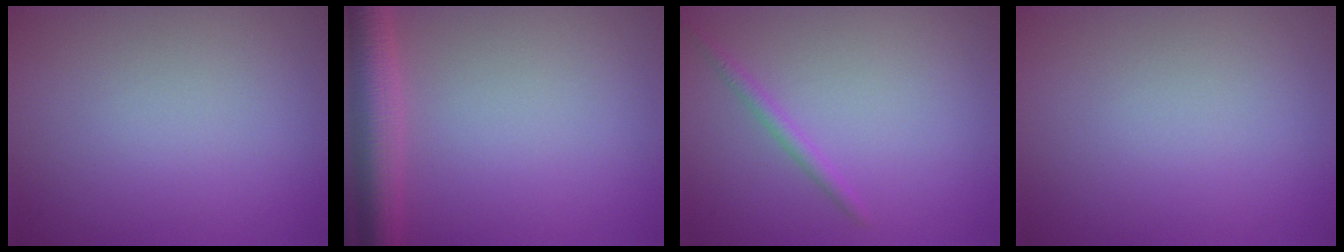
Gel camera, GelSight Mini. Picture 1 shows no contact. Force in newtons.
{"total": 4.9, "press": 4.9, "slide": 0.2}
{"total": 1.3, "press": 1.3, "slide": 0.0}
{"total": 0.0}